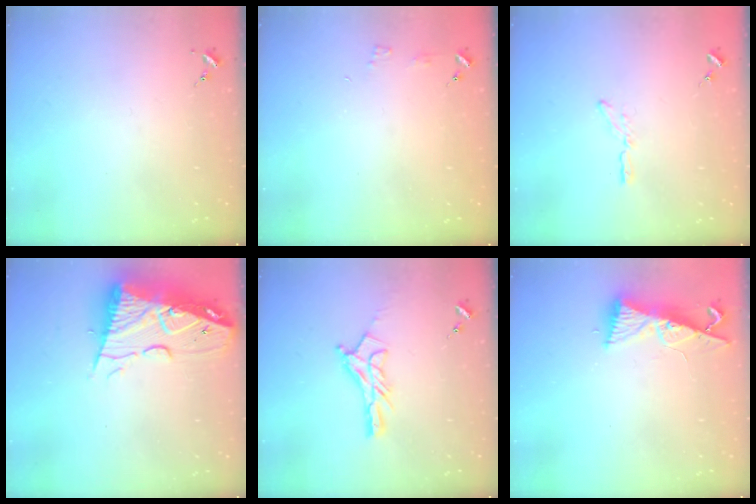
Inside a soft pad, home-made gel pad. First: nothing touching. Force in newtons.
{"total": 3.1, "press": 3.1, "slide": 0.4}
{"total": 3.5, "press": 3.5, "slide": 0.2}
{"total": 15.5, "press": 15.4, "slide": 1.4}
{"total": 11.1, "press": 11.0, "slide": 0.8}
{"total": 8.9, "press": 8.9, "slide": 1.2}